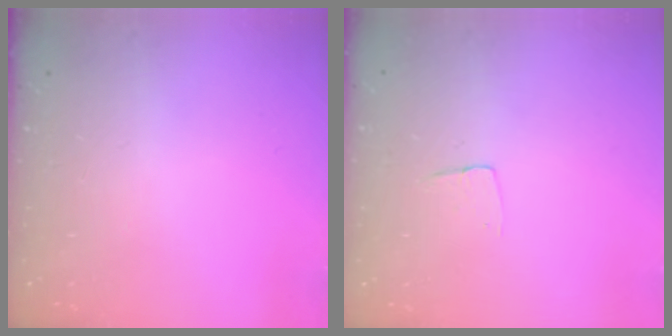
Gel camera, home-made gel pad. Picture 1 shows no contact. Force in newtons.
{"total": 3.4, "press": 3.4, "slide": 0.2}